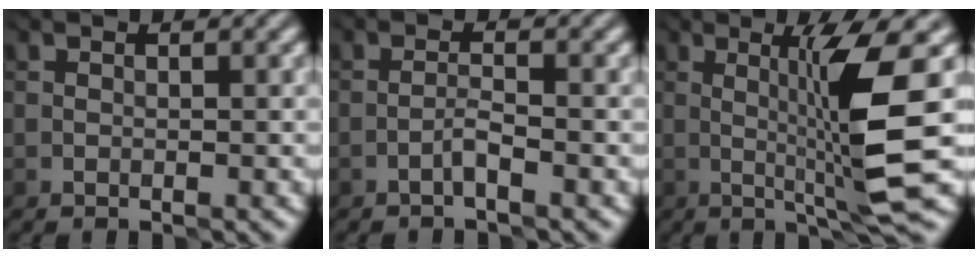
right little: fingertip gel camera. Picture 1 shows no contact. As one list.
[{"total": 1.2, "force": [-0.8, -0.1, 0.8], "torque": [-0.018, 0.007, -0.018]}, {"total": 7.0, "force": [0.6, 0.3, 7.0], "torque": [-0.123, -0.005, 0.019]}]